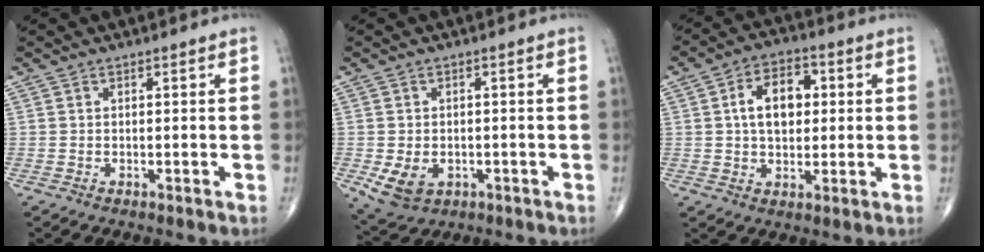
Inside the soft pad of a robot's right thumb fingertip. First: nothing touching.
{"total": 6.2, "force": [-1.7, 4.5, 3.9], "torque": [-0.065, -0.001, -0.016]}
{"total": 10.0, "force": [1.6, 6.5, 7.4], "torque": [-0.099, 0.012, 0.024]}